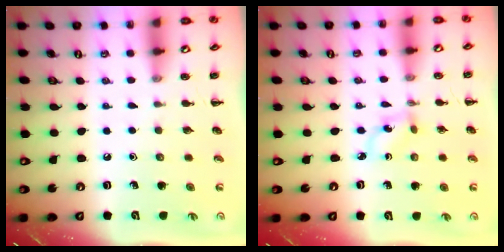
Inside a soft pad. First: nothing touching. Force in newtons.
{"total": 1.2, "press": 1.1, "slide": 0.5}